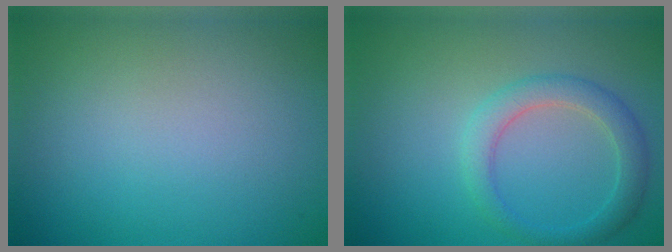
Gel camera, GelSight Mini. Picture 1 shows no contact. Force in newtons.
{"total": 2.8, "press": 2.8, "slide": 0.2}